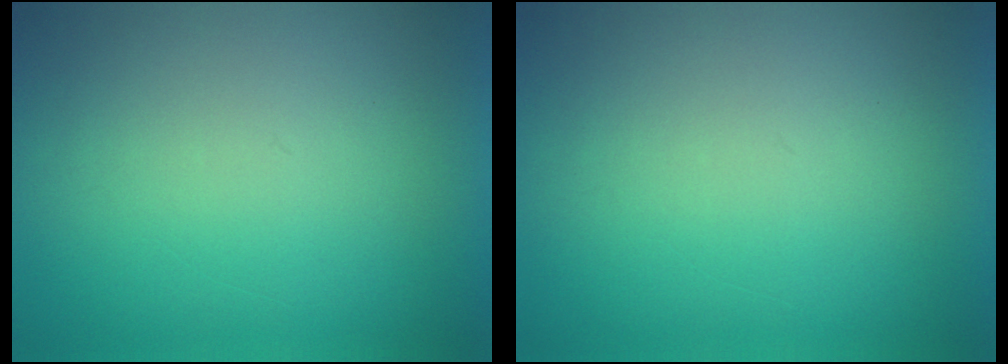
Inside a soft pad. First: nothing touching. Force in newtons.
{"total": 0.0}